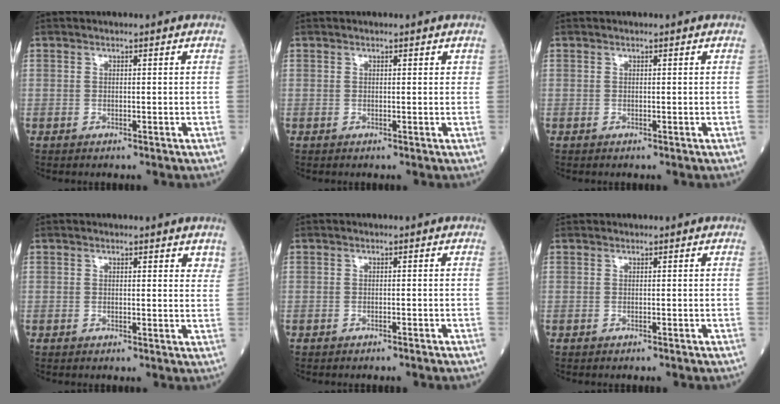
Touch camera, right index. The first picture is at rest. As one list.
[{"total": 0.6, "force": [0.4, 0.3, 0.4], "torque": [-0.004, 0.000, 0.003]}, {"total": 0.0}, {"total": 2.7, "force": [2.2, 1.0, 1.1], "torque": [-0.001, 0.002, 0.018]}, {"total": 2.3, "force": [-2.1, -0.2, 0.9], "torque": [-0.016, 0.001, -0.024]}, {"total": 0.6, "force": [-0.5, 0.1, 0.3], "torque": [-0.008, 0.006, -0.002]}]